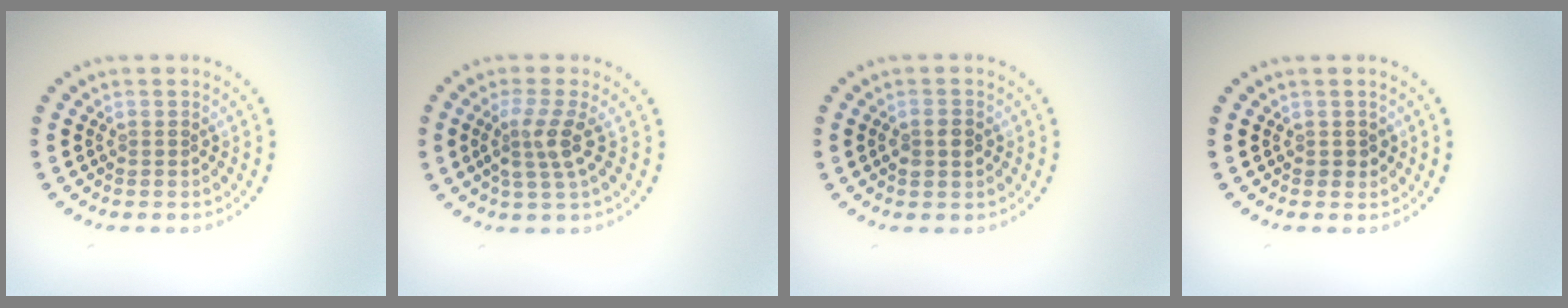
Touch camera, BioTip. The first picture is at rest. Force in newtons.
{"total": 2.8, "press": 2.2, "slide": 1.7}
{"total": 1.4, "press": 1.4, "slide": 0.1}
{"total": 0.9, "press": 0.8, "slide": 0.3}